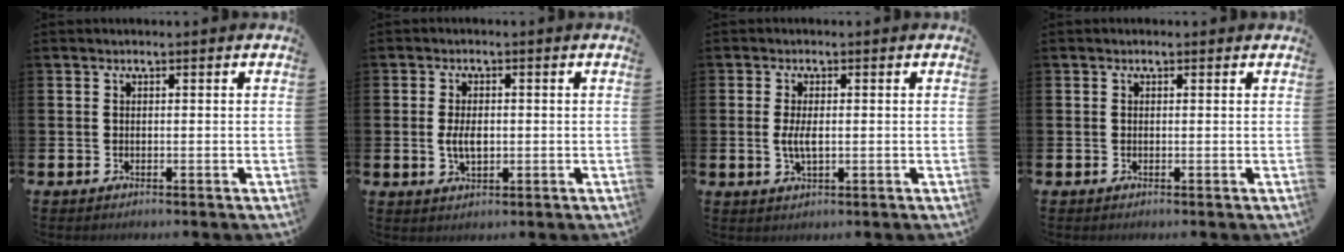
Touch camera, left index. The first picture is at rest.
{"total": 3.4, "force": [0.0, 2.0, 2.8], "torque": [-0.035, -0.001, -0.005]}
{"total": 3.0, "force": [0.1, 1.2, 2.7], "torque": [-0.050, 0.003, -0.001]}
{"total": 0.0}